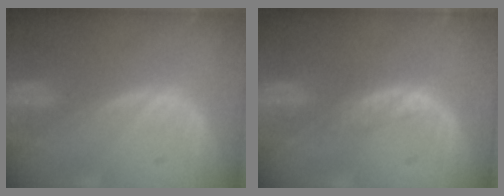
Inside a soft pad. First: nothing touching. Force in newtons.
{"total": 1.8, "press": 1.8, "slide": 0.1}